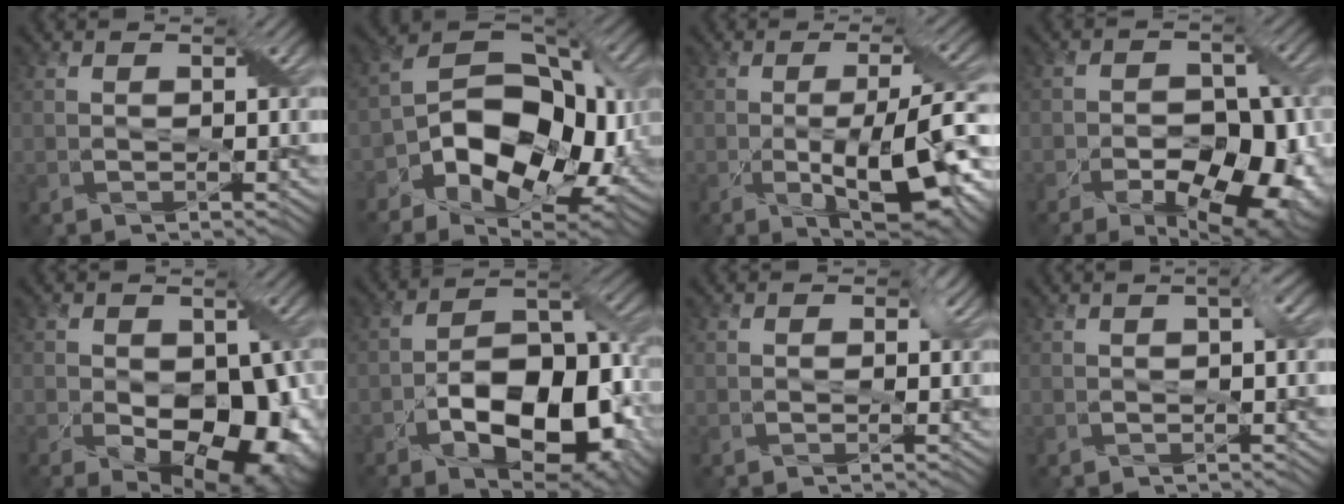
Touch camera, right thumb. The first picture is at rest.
{"total": 16.3, "force": [-5.6, 9.7, 11.8], "torque": [-0.200, -0.024, -0.100]}
{"total": 12.8, "force": [-3.9, 3.5, 11.7], "torque": [-0.179, -0.006, -0.061]}
{"total": 15.6, "force": [-8.5, 9.3, 9.1], "torque": [-0.091, -0.012, -0.096]}
{"total": 14.2, "force": [-4.2, 8.9, 10.3], "torque": [-0.133, -0.030, -0.041]}
{"total": 14.2, "force": [-5.2, 7.5, 10.8], "torque": [-0.165, -0.023, -0.088]}
{"total": 1.3, "force": [0.1, 1.1, 0.6], "torque": [-0.012, -0.003, -0.001]}
{"total": 1.7, "force": [0.3, 0.1, 1.7], "torque": [-0.032, 0.007, 0.004]}